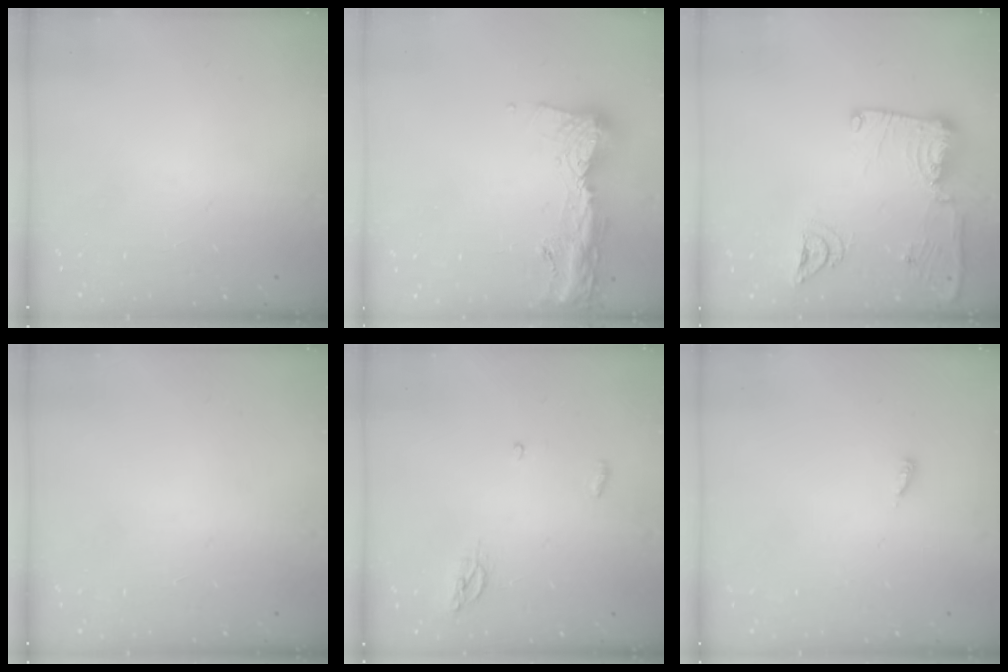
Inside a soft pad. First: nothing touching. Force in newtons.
{"total": 15.5, "press": 15.4, "slide": 1.5}
{"total": 16.4, "press": 16.3, "slide": 2.0}
{"total": 1.1, "press": 0.9, "slide": 0.6}
{"total": 4.5, "press": 4.3, "slide": 1.2}
{"total": 2.9, "press": 2.9, "slide": 0.2}